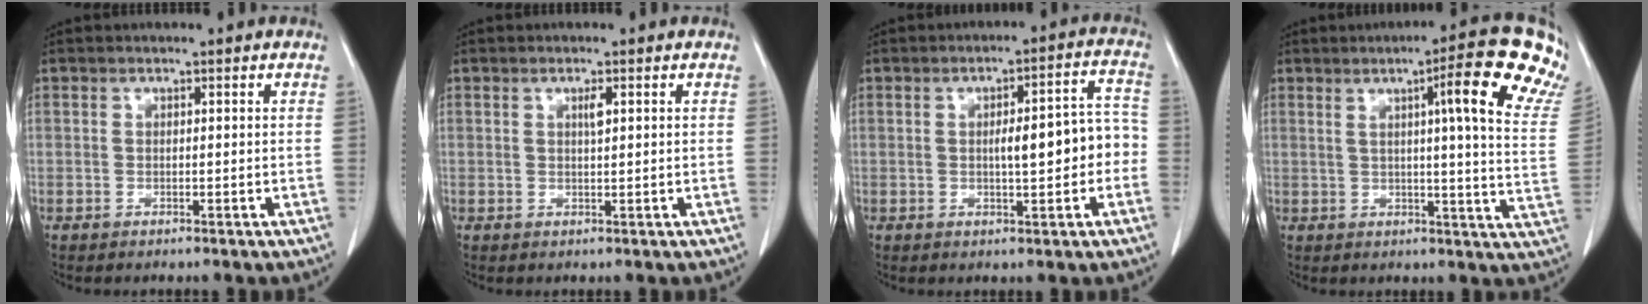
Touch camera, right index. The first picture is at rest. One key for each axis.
{"total": 1.3, "fx": 0.5, "fy": 0.1, "fz": 1.2, "tx": -0.025, "ty": -0.001, "tz": 0.008}
{"total": 7.6, "fx": -0.9, "fy": 2.0, "fz": 7.3, "tx": -0.097, "ty": 0.027, "tz": -0.010}
{"total": 15.8, "fx": 8.5, "fy": -0.4, "fz": 13.4, "tx": -0.170, "ty": -0.014, "tz": 0.078}